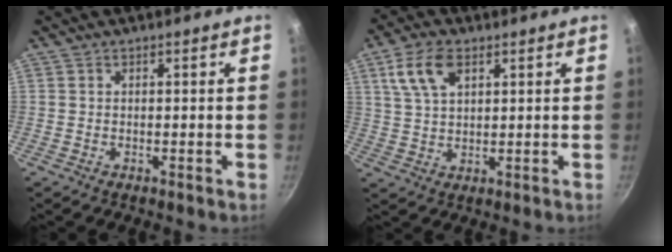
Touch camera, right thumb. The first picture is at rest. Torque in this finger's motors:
{"motor_torque": [0.15, 2.46, 1.02, 0.81, 0.06]}